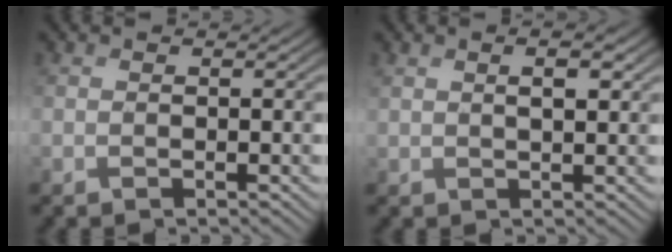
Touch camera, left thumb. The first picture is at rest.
{"total": 2.5, "force": [1.2, 0.8, 2.0], "torque": [-0.029, -0.004, 0.027]}